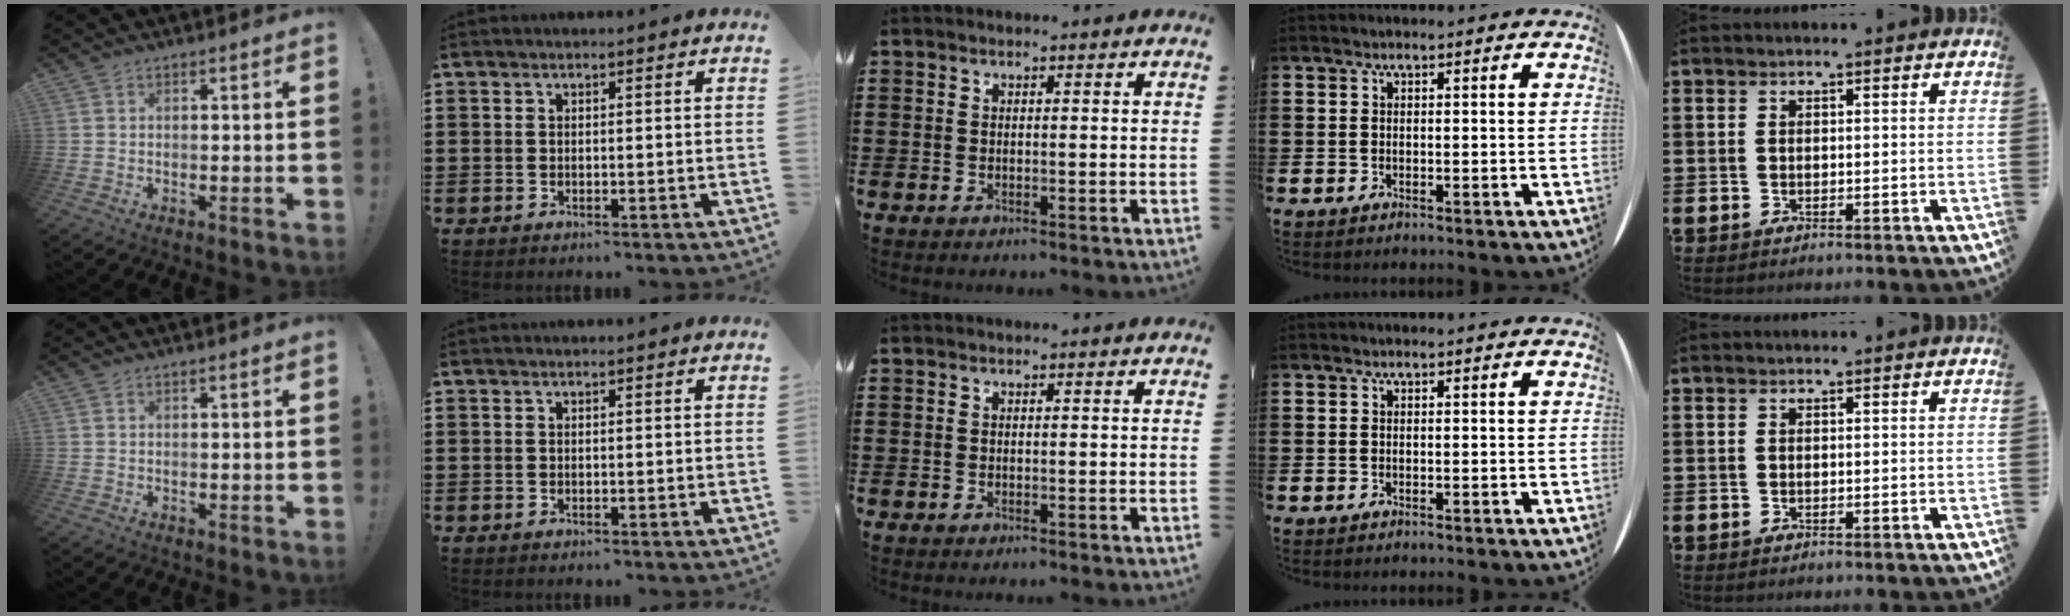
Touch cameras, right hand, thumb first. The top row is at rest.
{}